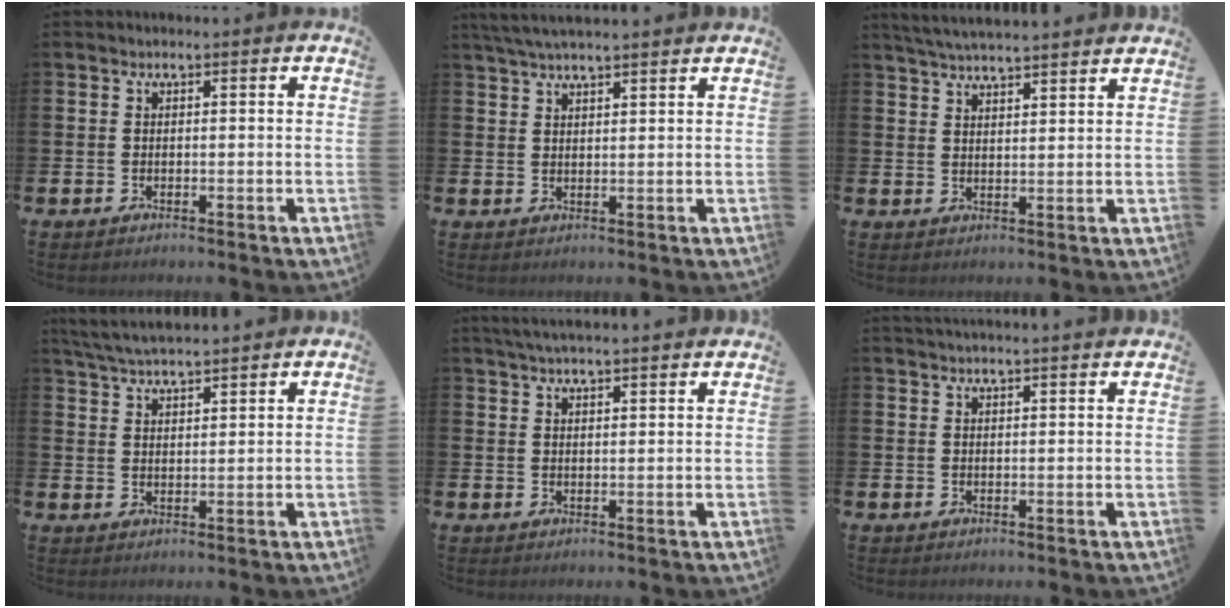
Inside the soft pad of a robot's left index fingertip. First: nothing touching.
{"total": 3.8, "force": [3.5, 0.2, 1.4], "torque": [-0.029, -0.006, 0.064]}
{"total": 4.3, "force": [4.3, -0.1, 0.5], "torque": [-0.028, -0.018, 0.079]}
{"total": 4.9, "force": [4.7, 0.3, 1.0], "torque": [-0.035, -0.019, 0.087]}
{"total": 3.6, "force": [3.5, -0.1, 0.8], "torque": [-0.022, -0.009, 0.064]}
{"total": 2.1, "force": [2.0, -0.3, 0.1], "torque": [0.004, -0.013, 0.035]}